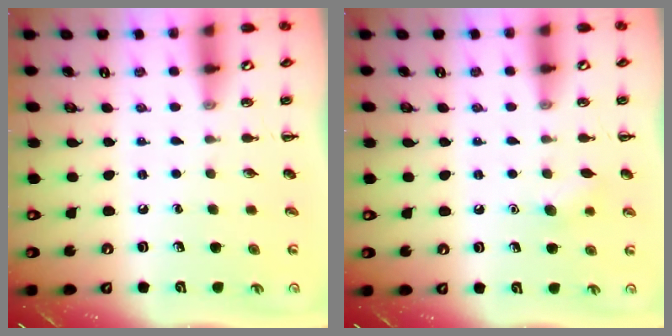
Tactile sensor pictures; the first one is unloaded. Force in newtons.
{"total": 6.1, "press": 6.0, "slide": 1.4}